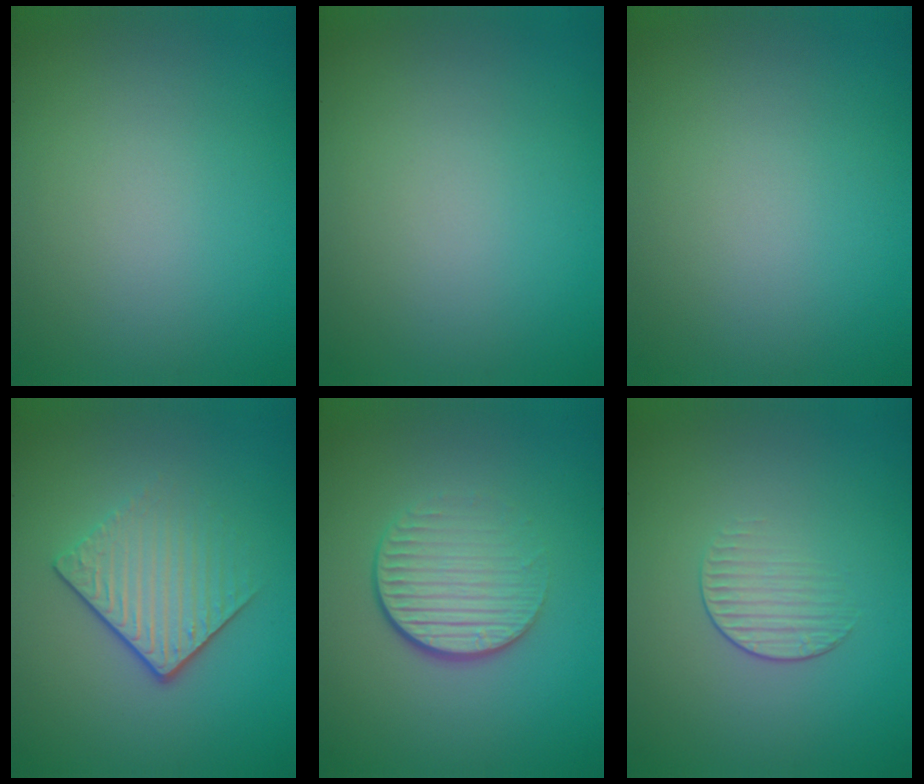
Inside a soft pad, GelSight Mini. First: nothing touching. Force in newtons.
{"total": 0.0}
{"total": 0.0}
{"total": 4.2, "press": 2.9, "slide": 3.1}
{"total": 4.4, "press": 2.7, "slide": 3.5}
{"total": 1.5, "press": 0.7, "slide": 1.3}